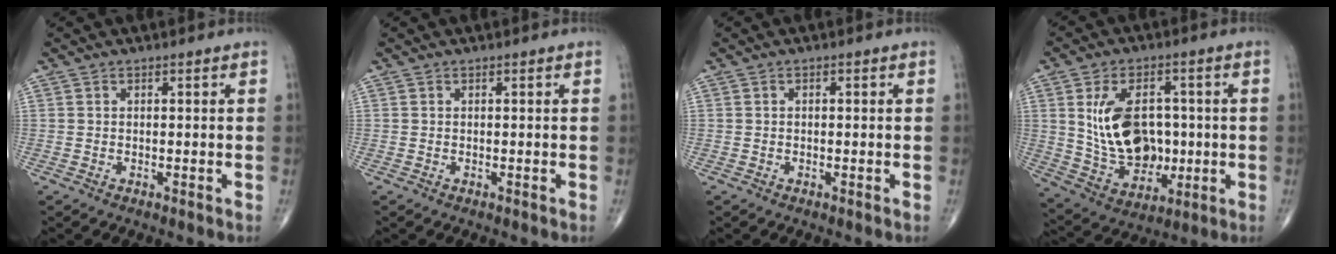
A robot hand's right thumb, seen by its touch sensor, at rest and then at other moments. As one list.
[{"total": 0.0}, {"total": 0.5, "force": [0.1, 0.3, 0.4], "torque": [-0.006, 0.003, 0.001]}, {"total": 15.1, "force": [1.2, 10.4, 11.0], "torque": [-0.157, -0.004, 0.039]}]